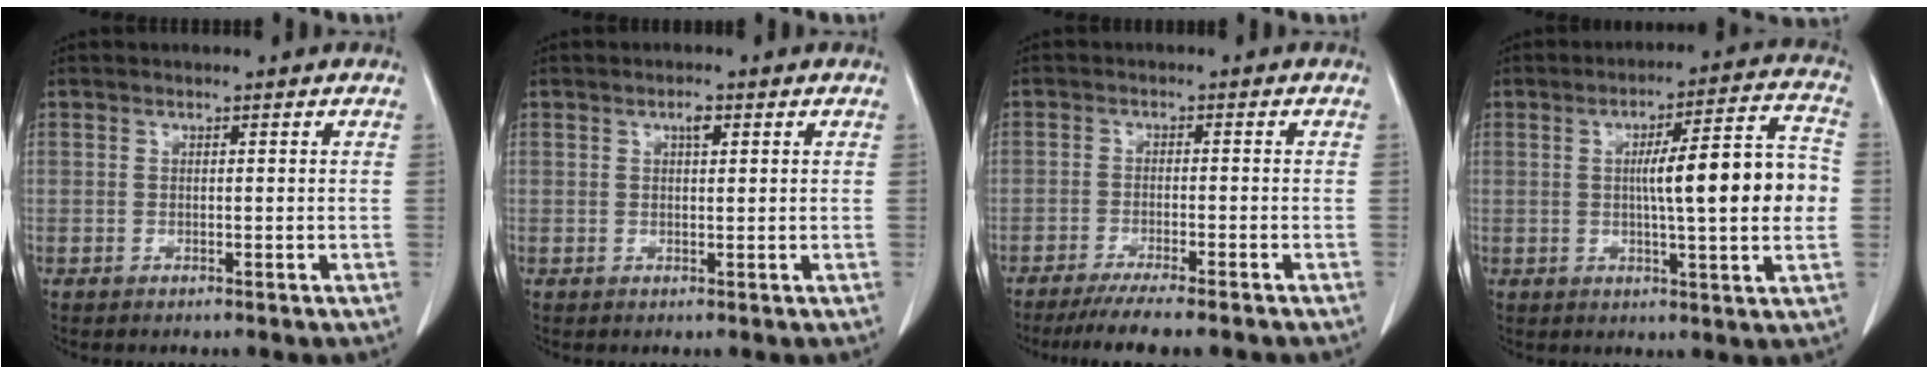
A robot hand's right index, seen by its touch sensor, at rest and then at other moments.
{"total": 1.5, "force": [0.7, 0.5, 1.3], "torque": [-0.022, 0.002, 0.010]}
{"total": 8.7, "force": [-7.3, 0.2, 4.7], "torque": [-0.058, -0.018, -0.111]}
{"total": 13.8, "force": [0.0, 1.1, 13.7], "torque": [-0.194, 0.021, -0.002]}